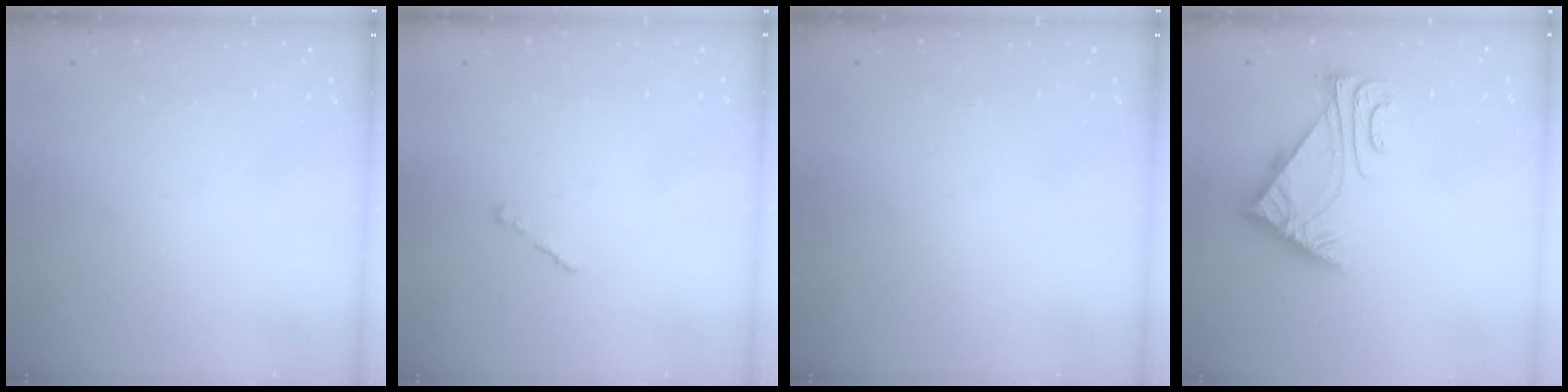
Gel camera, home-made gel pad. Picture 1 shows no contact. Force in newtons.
{"total": 0.0}
{"total": 0.0}
{"total": 5.9, "press": 5.8, "slide": 1.0}